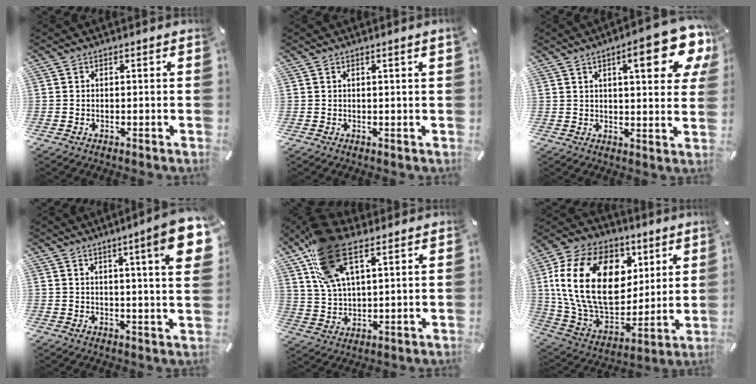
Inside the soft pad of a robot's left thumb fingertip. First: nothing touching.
{"total": 1.0, "force": [0.5, -0.1, 0.9], "torque": [-0.015, -0.002, 0.009]}
{"total": 15.6, "force": [7.6, 4.6, 12.8], "torque": [-0.168, -0.035, 0.114]}
{"total": 11.7, "force": [5.3, 0.8, 10.5], "torque": [-0.159, -0.024, 0.079]}
{"total": 16.4, "force": [9.0, 7.9, 11.2], "torque": [-0.242, -0.021, 0.163]}
{"total": 23.5, "force": [6.4, 16.7, 15.2], "torque": [-0.299, -0.022, 0.117]}